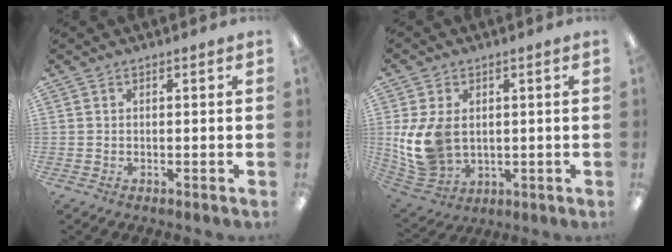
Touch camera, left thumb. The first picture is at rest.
{"total": 12.9, "force": [0.6, 9.5, 8.6], "torque": [-0.197, 0.003, 0.015]}